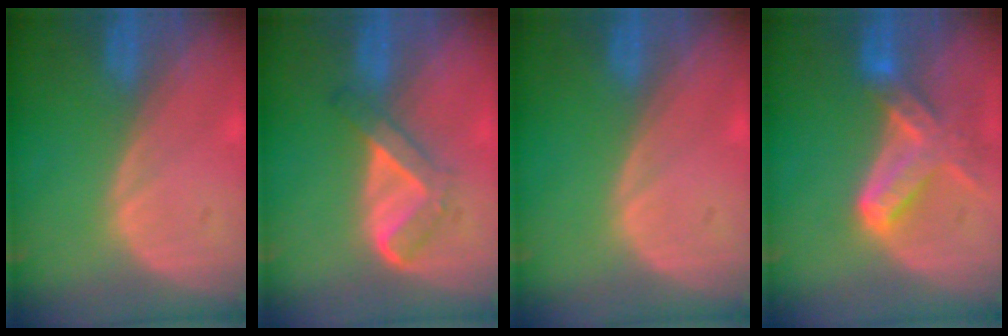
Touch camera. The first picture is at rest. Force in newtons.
{"total": 5.5, "press": 4.6, "slide": 3.1}
{"total": 0.0}
{"total": 7.0, "press": 6.5, "slide": 2.6}